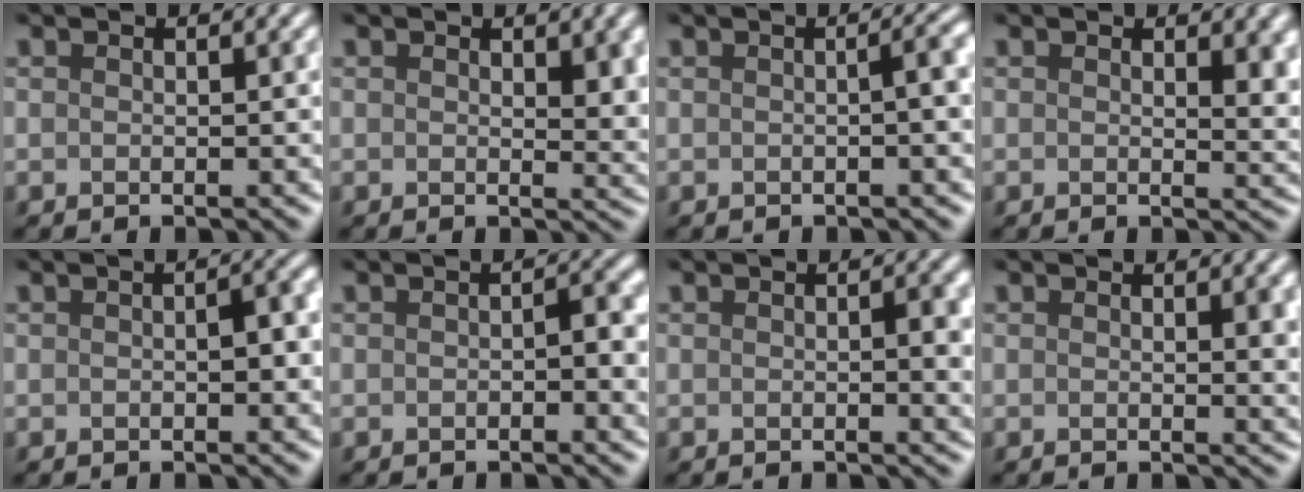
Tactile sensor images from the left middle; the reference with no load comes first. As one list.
[{"total": 2.6, "force": [0.8, 1.0, 2.2], "torque": [-0.024, -0.006, 0.014]}, {"total": 2.8, "force": [0.1, 0.8, 2.7], "torque": [-0.027, 0.011, -0.002]}, {"total": 3.1, "force": [1.1, 1.3, 2.6], "torque": [-0.026, -0.005, 0.017]}, {"total": 2.6, "force": [0.0, 0.9, 2.5], "torque": [-0.034, 0.003, -0.001]}, {"total": 2.4, "force": [-0.2, 0.8, 2.2], "torque": [-0.029, 0.001, -0.005]}, {"total": 2.4, "force": [0.1, 0.5, 2.3], "torque": [-0.031, -0.002, 0.000]}, {"total": 2.9, "force": [0.6, 0.8, 2.7], "torque": [-0.024, 0.001, 0.006]}]